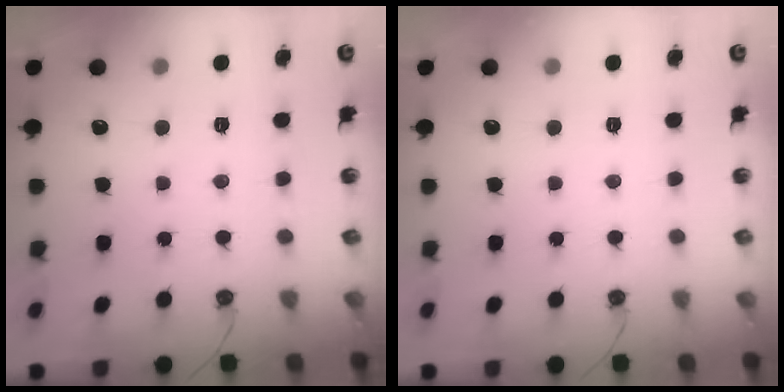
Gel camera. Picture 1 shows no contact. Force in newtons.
{"total": 0.0}